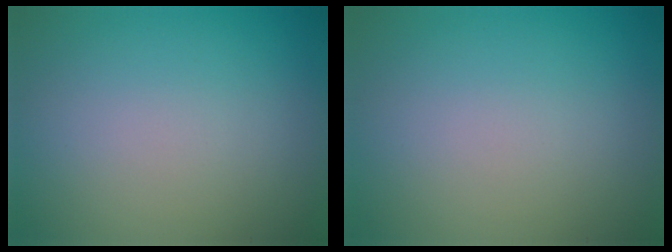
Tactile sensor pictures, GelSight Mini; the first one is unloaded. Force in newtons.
{"total": 0.0}